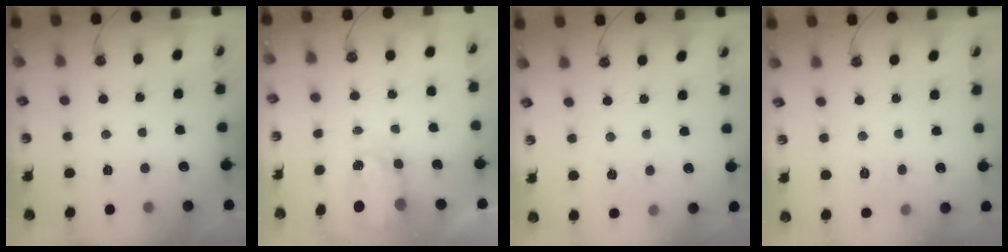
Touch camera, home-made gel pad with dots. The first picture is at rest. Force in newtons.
{"total": 5.4, "press": 5.4, "slide": 0.4}
{"total": 5.0, "press": 5.0, "slide": 0.5}
{"total": 6.2, "press": 6.1, "slide": 0.6}